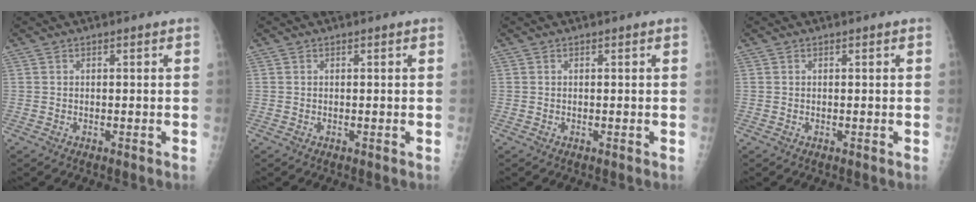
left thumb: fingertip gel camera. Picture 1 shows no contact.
{"total": 0.0}
{"total": 0.0}
{"total": 0.0}